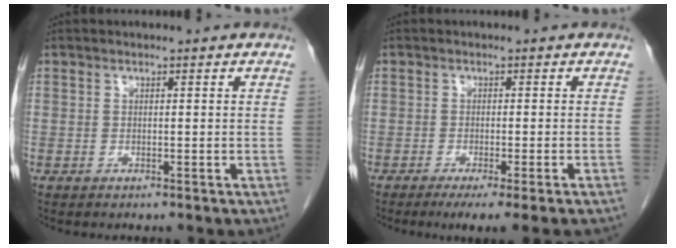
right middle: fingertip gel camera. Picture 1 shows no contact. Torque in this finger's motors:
{"motor_torque": [0.79, -0.77, 0.09, 0.07]}